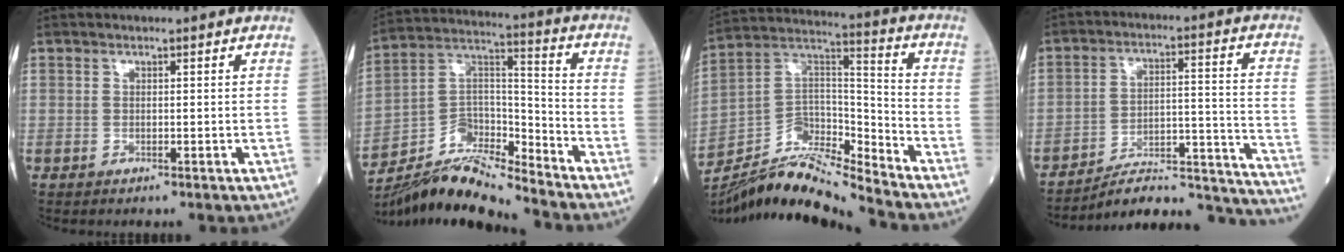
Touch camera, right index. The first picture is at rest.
{"total": 13.6, "force": [-12.8, 1.6, 4.3], "torque": [-0.078, 0.035, -0.238]}
{"total": 14.5, "force": [-13.9, 0.4, 4.1], "torque": [-0.073, 0.048, -0.260]}
{"total": 20.9, "force": [-20.1, 0.8, 5.5], "torque": [-0.025, 0.037, -0.282]}